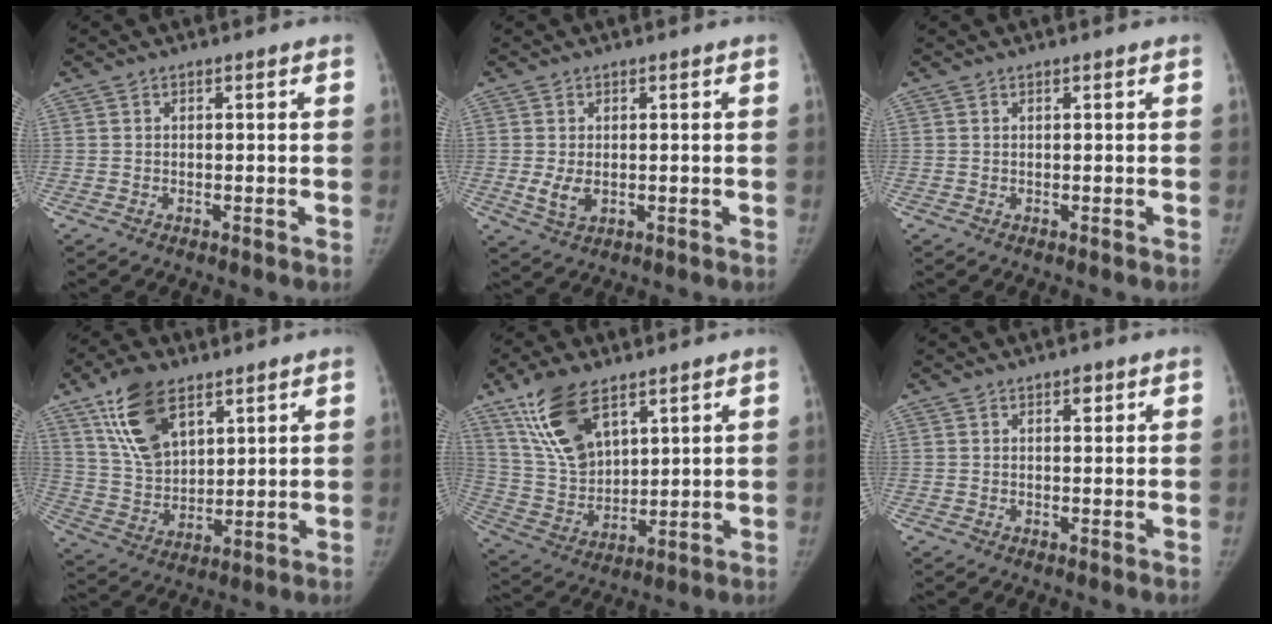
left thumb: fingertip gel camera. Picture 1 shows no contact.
{"total": 3.7, "force": [-0.2, 2.4, 2.9], "torque": [-0.057, -0.010, 0.004]}
{"total": 0.0}
{"total": 13.8, "force": [8.0, 7.3, 8.6], "torque": [-0.137, -0.030, 0.159]}
{"total": 14.7, "force": [8.8, 7.1, 9.4], "torque": [-0.159, -0.036, 0.181]}
{"total": 1.5, "force": [0.8, 0.8, 1.0], "torque": [-0.007, -0.002, 0.010]}